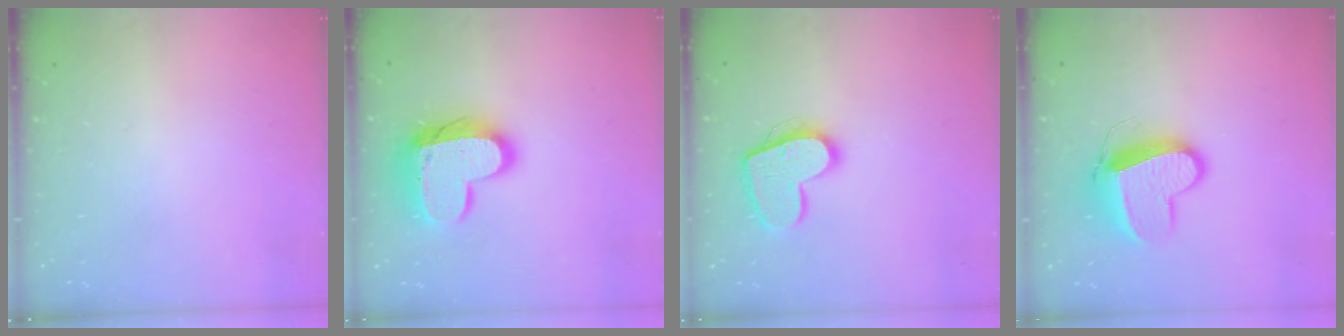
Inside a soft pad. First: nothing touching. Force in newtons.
{"total": 16.3, "press": 16.2, "slide": 1.4}
{"total": 15.3, "press": 15.3, "slide": 1.1}
{"total": 13.4, "press": 13.3, "slide": 1.3}